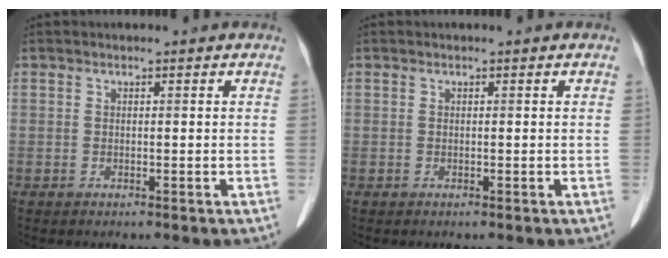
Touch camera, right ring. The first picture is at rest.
{"total": 0.0}